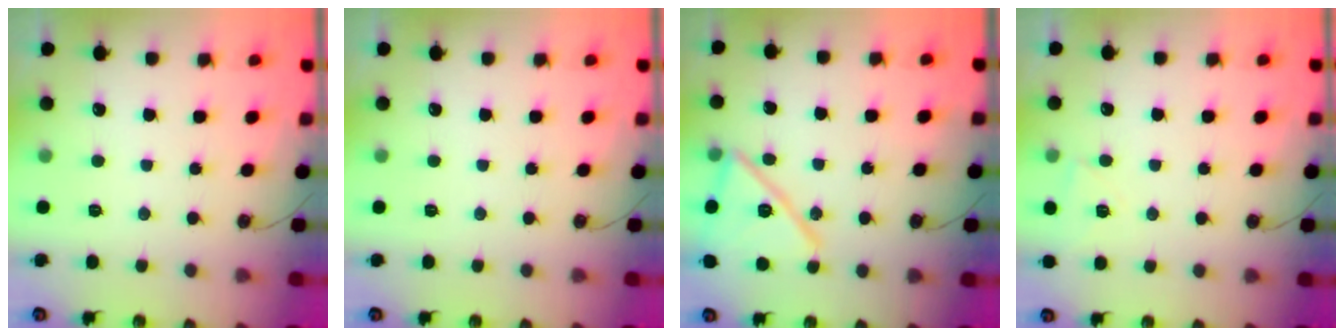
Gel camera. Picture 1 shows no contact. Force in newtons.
{"total": 0.0}
{"total": 16.3, "press": 16.3, "slide": 0.3}
{"total": 5.8, "press": 3.8, "slide": 4.3}